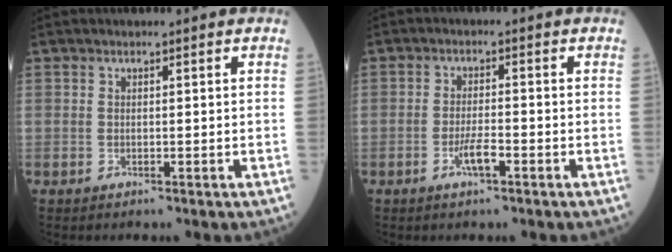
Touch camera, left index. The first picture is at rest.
{"total": 3.1, "force": [-1.6, 0.4, 2.6], "torque": [-0.054, -0.001, -0.030]}